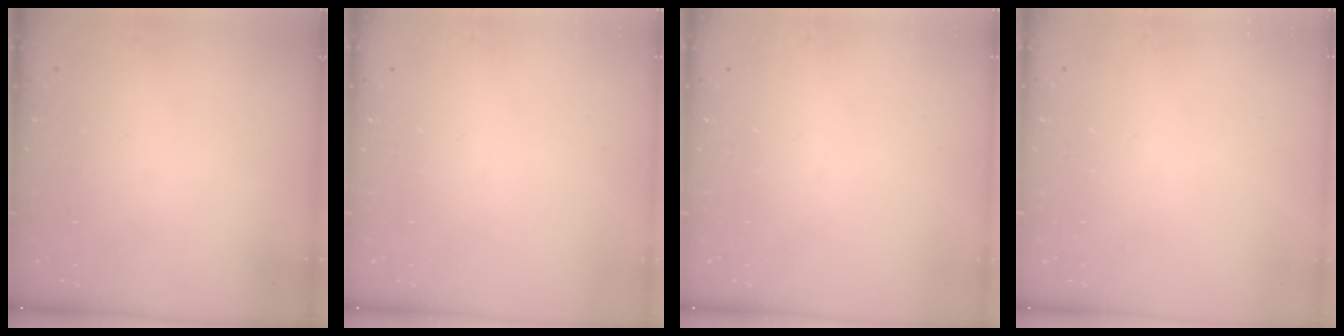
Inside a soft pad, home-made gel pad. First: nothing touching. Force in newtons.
{"total": 0.0}
{"total": 0.0}
{"total": 2.5, "press": 2.5, "slide": 0.2}